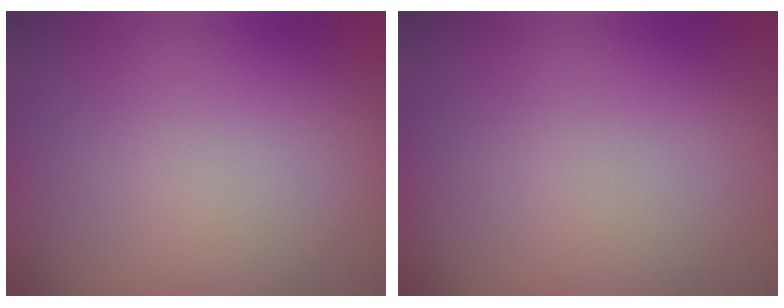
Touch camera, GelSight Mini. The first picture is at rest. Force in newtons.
{"total": 0.0}